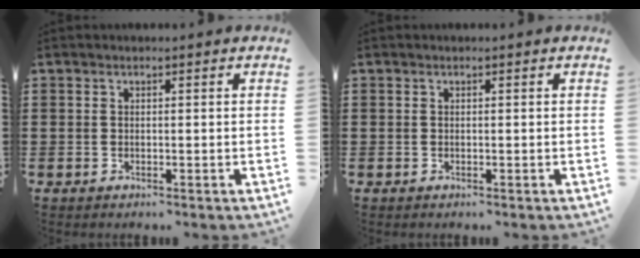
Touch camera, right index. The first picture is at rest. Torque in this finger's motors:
{"motor_torque": [1.91, 0.23, 0.00, -0.01]}